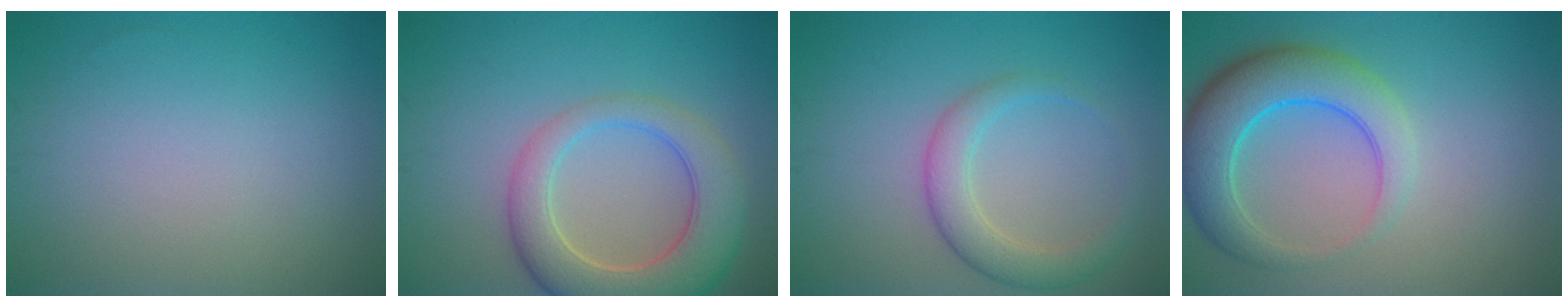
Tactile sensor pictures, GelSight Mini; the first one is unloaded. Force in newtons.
{"total": 7.4, "press": 7.4, "slide": 0.7}
{"total": 3.5, "press": 3.5, "slide": 0.2}
{"total": 6.6, "press": 6.6, "slide": 0.3}